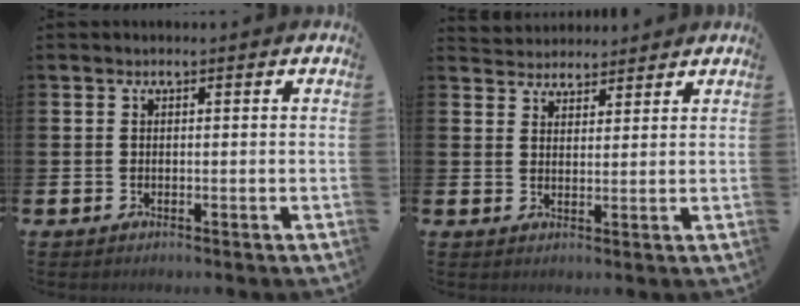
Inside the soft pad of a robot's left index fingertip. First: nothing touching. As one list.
[{"total": 3.4, "force": [3.2, 1.1, -0.5], "torque": [0.000, -0.012, 0.059]}]